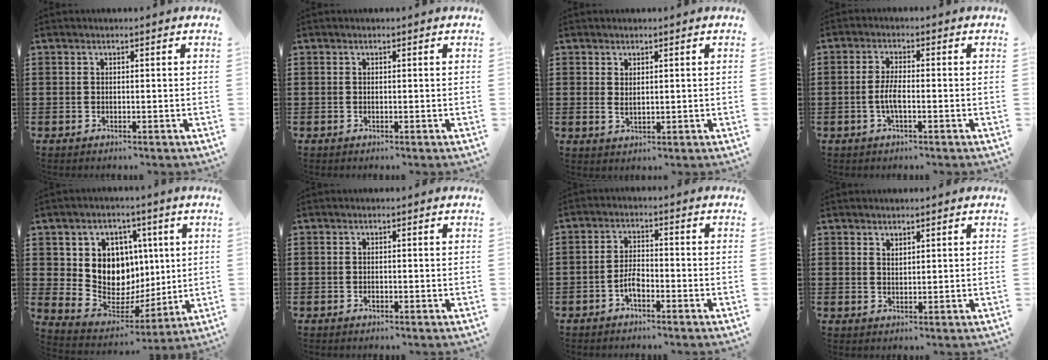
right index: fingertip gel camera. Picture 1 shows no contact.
{"total": 0.0}
{"total": 1.4, "force": [1.0, 0.7, 0.7], "torque": [-0.015, 0.004, 0.017]}
{"total": 3.5, "force": [-0.8, 0.9, 3.3], "torque": [-0.081, -0.005, -0.023]}
{"total": 9.6, "force": [2.7, 8.7, 3.0], "torque": [-0.076, -0.029, 0.058]}
{"total": 0.6, "force": [-0.3, 0.3, 0.3], "torque": [-0.008, -0.002, -0.006]}
{"total": 3.3, "force": [-1.7, 1.5, 2.4], "torque": [-0.059, 0.002, -0.038]}
{"total": 1.3, "force": [1.2, 0.4, 0.1], "torque": [-0.004, 0.001, 0.024]}